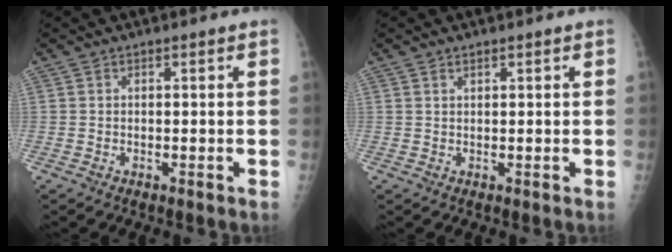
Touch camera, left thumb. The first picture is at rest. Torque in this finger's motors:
{"motor_torque": [-0.06, -0.08, 0.10, 0.10, -0.04]}